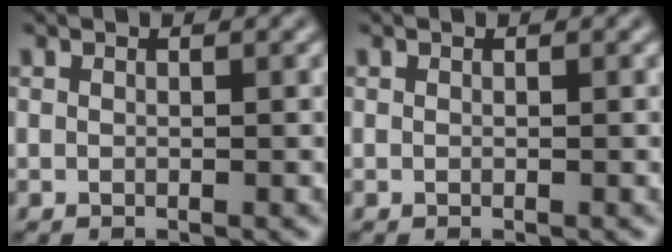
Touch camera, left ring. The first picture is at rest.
{"total": 0.0}